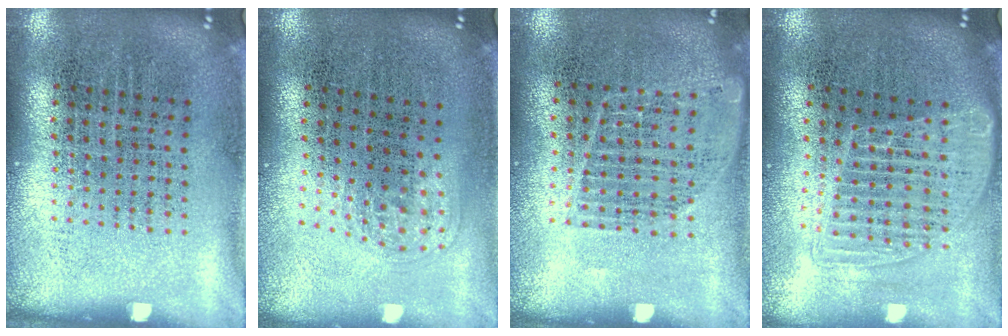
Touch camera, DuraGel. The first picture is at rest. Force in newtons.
{"total": 1.0, "press": 0.6, "slide": 0.8}
{"total": 1.0, "press": 1.0, "slide": 0.3}
{"total": 1.5, "press": 1.3, "slide": 0.6}